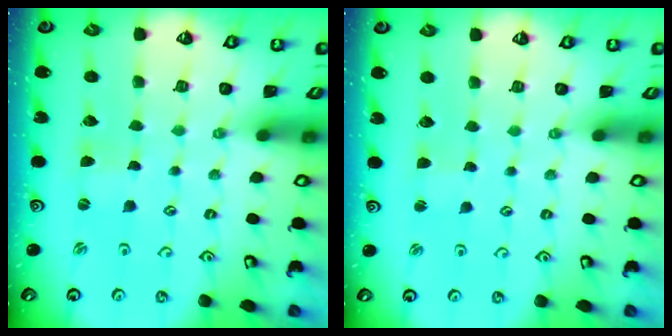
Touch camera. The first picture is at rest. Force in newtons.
{"total": 1.3, "press": 1.2, "slide": 0.3}